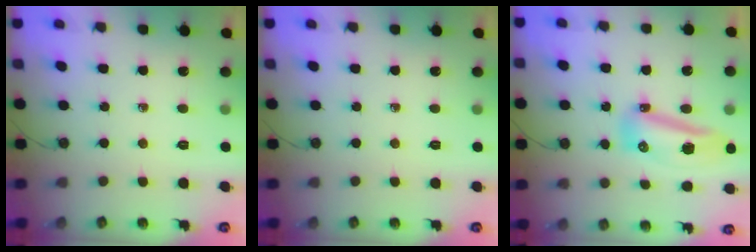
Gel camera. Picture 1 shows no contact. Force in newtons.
{"total": 0.0}
{"total": 26.9, "press": 15.3, "slide": 22.2}